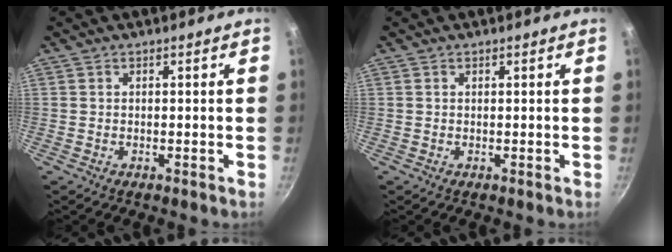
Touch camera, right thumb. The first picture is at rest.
{"total": 0.0}